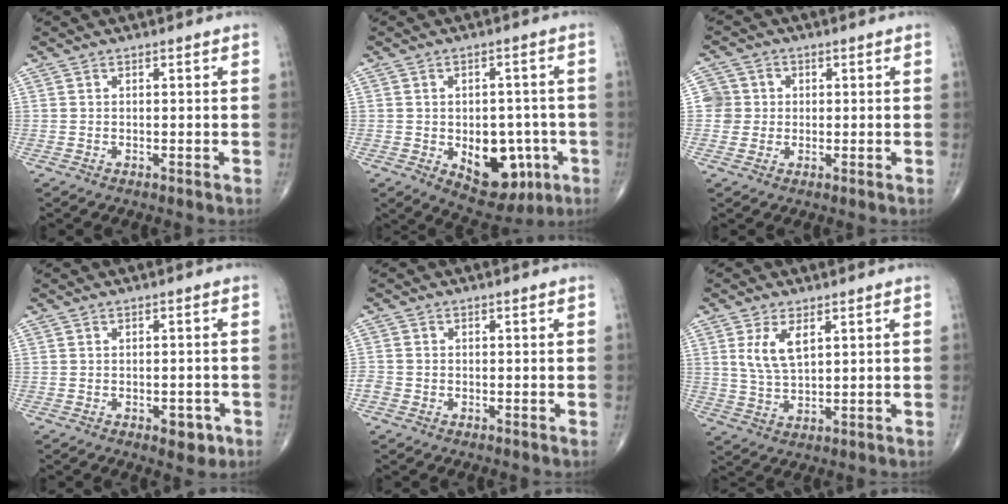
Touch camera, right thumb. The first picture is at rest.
{"total": 12.4, "force": [-3.7, 7.8, 8.9], "torque": [-0.076, 0.017, -0.035]}
{"total": 4.7, "force": [0.3, 4.7, 0.4], "torque": [0.025, 0.007, -0.001]}
{"total": 3.6, "force": [-1.7, 1.9, 2.5], "torque": [-0.016, 0.007, -0.017]}
{"total": 2.1, "force": [-0.8, 1.7, 0.9], "torque": [-0.021, 0.005, -0.019]}
{"total": 6.4, "force": [2.4, 3.0, 5.1], "torque": [-0.097, -0.010, 0.056]}